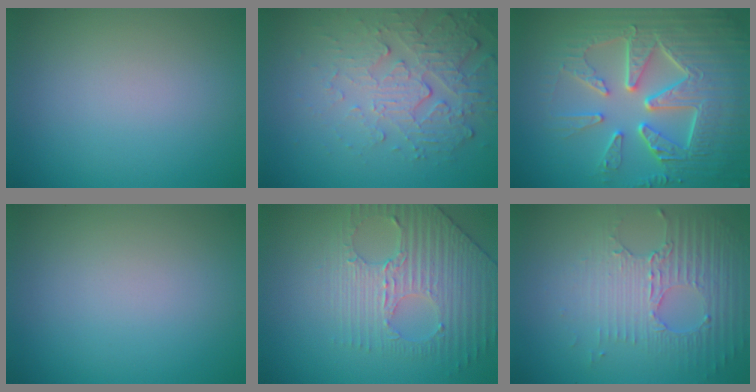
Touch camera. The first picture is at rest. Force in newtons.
{"total": 5.4, "press": 3.7, "slide": 4.0}
{"total": 9.2, "press": 6.6, "slide": 6.4}
{"total": 0.0}
{"total": 3.9, "press": 3.8, "slide": 0.8}
{"total": 5.2, "press": 3.3, "slide": 4.1}